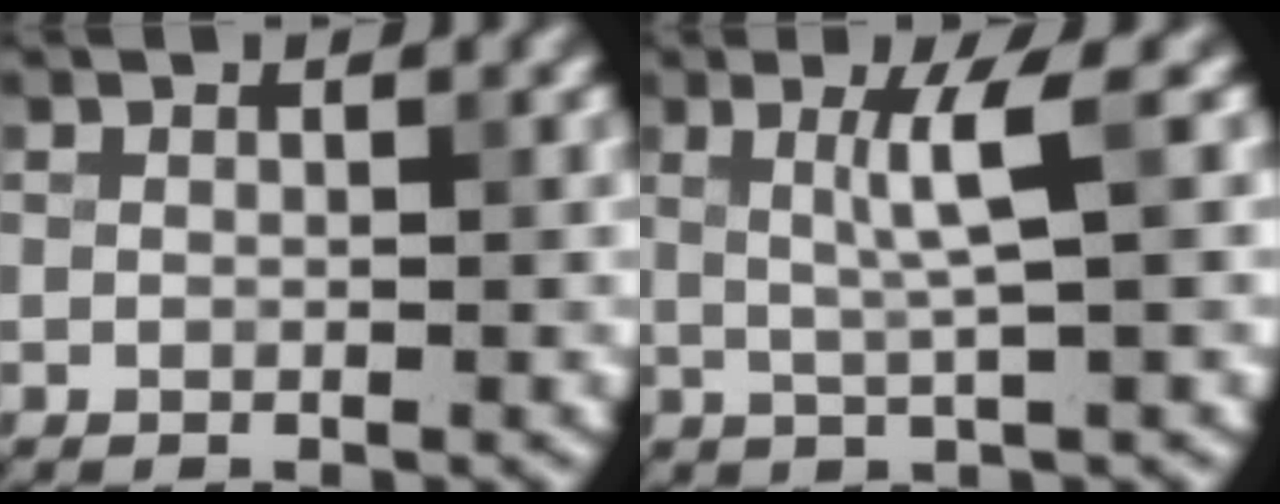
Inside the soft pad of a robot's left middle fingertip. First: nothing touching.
{"total": 3.4, "force": [0.8, 0.3, 3.3], "torque": [-0.058, 0.000, 0.014]}